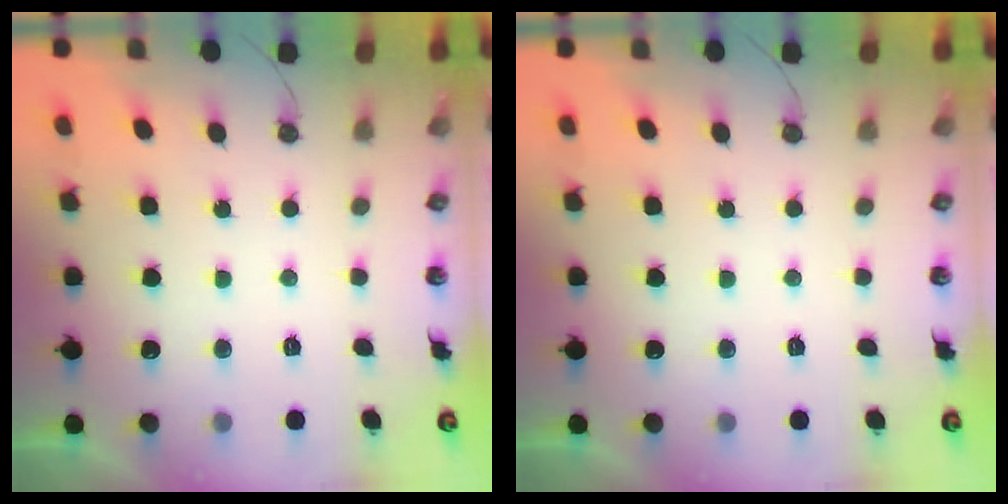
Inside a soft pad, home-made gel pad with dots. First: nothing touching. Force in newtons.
{"total": 0.0}